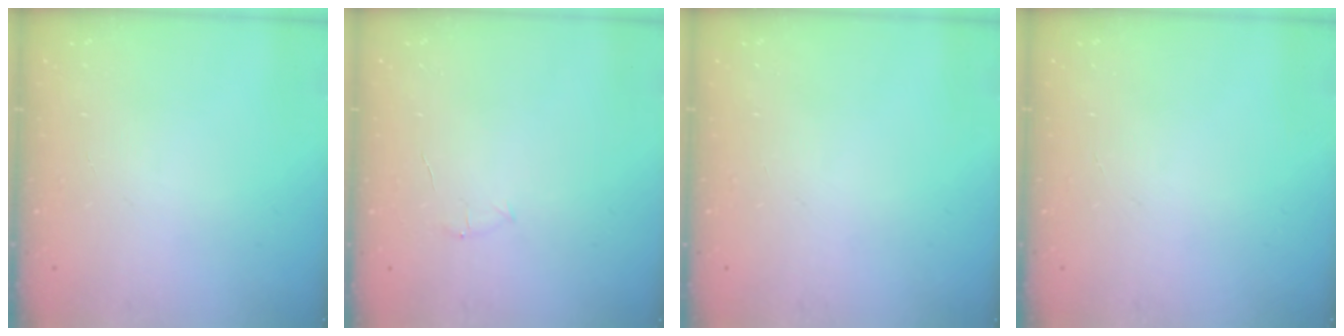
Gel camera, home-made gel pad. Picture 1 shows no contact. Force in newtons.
{"total": 3.6, "press": 3.4, "slide": 1.0}
{"total": 0.0}
{"total": 0.0}